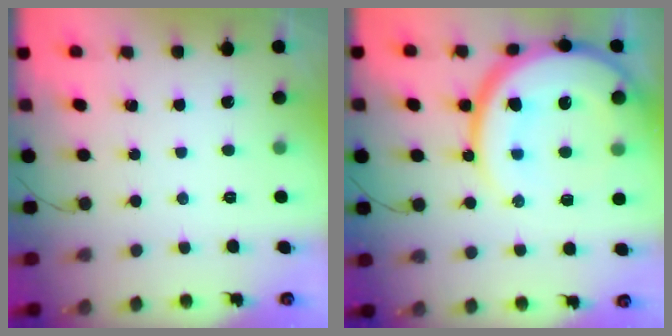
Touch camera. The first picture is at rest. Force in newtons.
{"total": 23.5, "press": 23.3, "slide": 3.2}